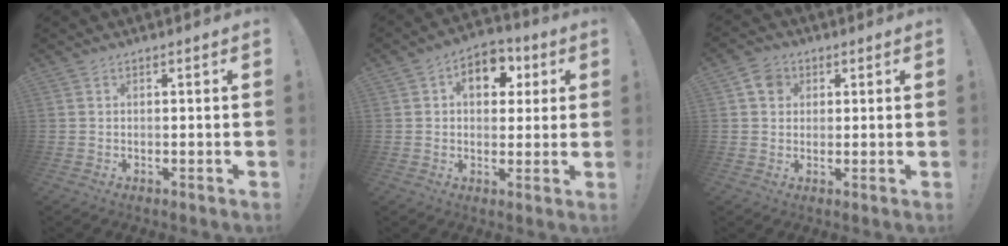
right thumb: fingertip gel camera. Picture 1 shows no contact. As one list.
[{"total": 10.2, "force": [2.9, 7.3, 6.5], "torque": [-0.085, -0.001, 0.052]}, {"total": 5.6, "force": [2.0, 4.8, 2.2], "torque": [-0.032, 0.002, 0.038]}]